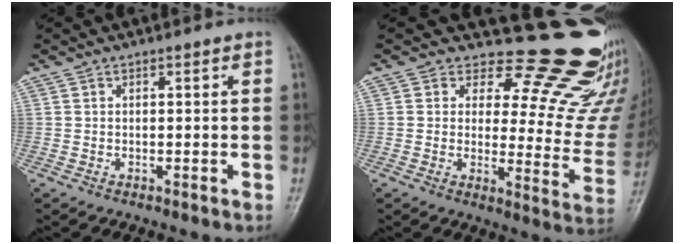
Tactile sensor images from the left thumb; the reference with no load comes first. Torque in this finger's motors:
{"motor_torque": [0.24, 0.14, -0.02, 0.03, -0.14]}